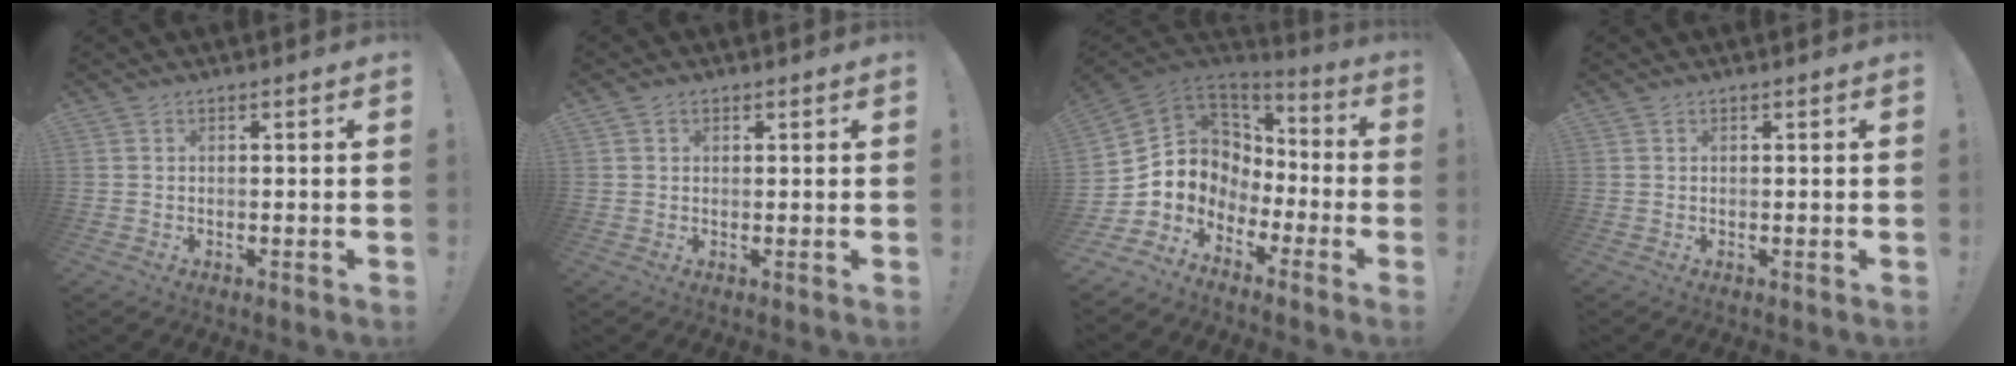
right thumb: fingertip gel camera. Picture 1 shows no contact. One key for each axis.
{"total": 1.2, "fx": 0.6, "fy": 0.9, "fz": 0.4, "tx": -0.005, "ty": 0.002, "tz": 0.012}
{"total": 5.9, "fx": -1.0, "fy": 5.8, "fz": 0.4, "tx": -0.015, "ty": -0.015, "tz": -0.004}
{"total": 0.0}